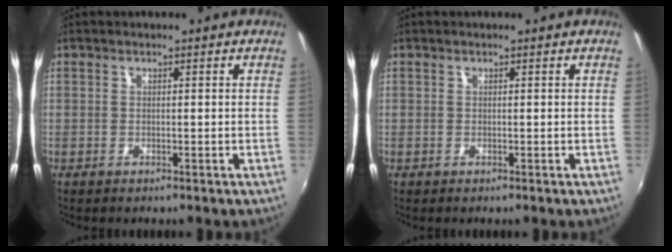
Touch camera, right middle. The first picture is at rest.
{"total": 0.0}